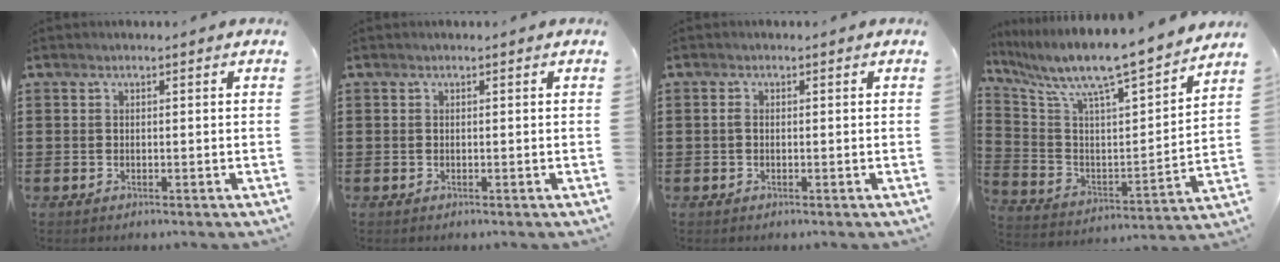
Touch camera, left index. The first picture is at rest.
{"total": 0.0}
{"total": 0.8, "force": [-0.2, 0.4, 0.7], "torque": [-0.015, -0.001, -0.003]}
{"total": 8.5, "force": [7.5, 0.2, 3.9], "torque": [-0.105, -0.073, 0.116]}